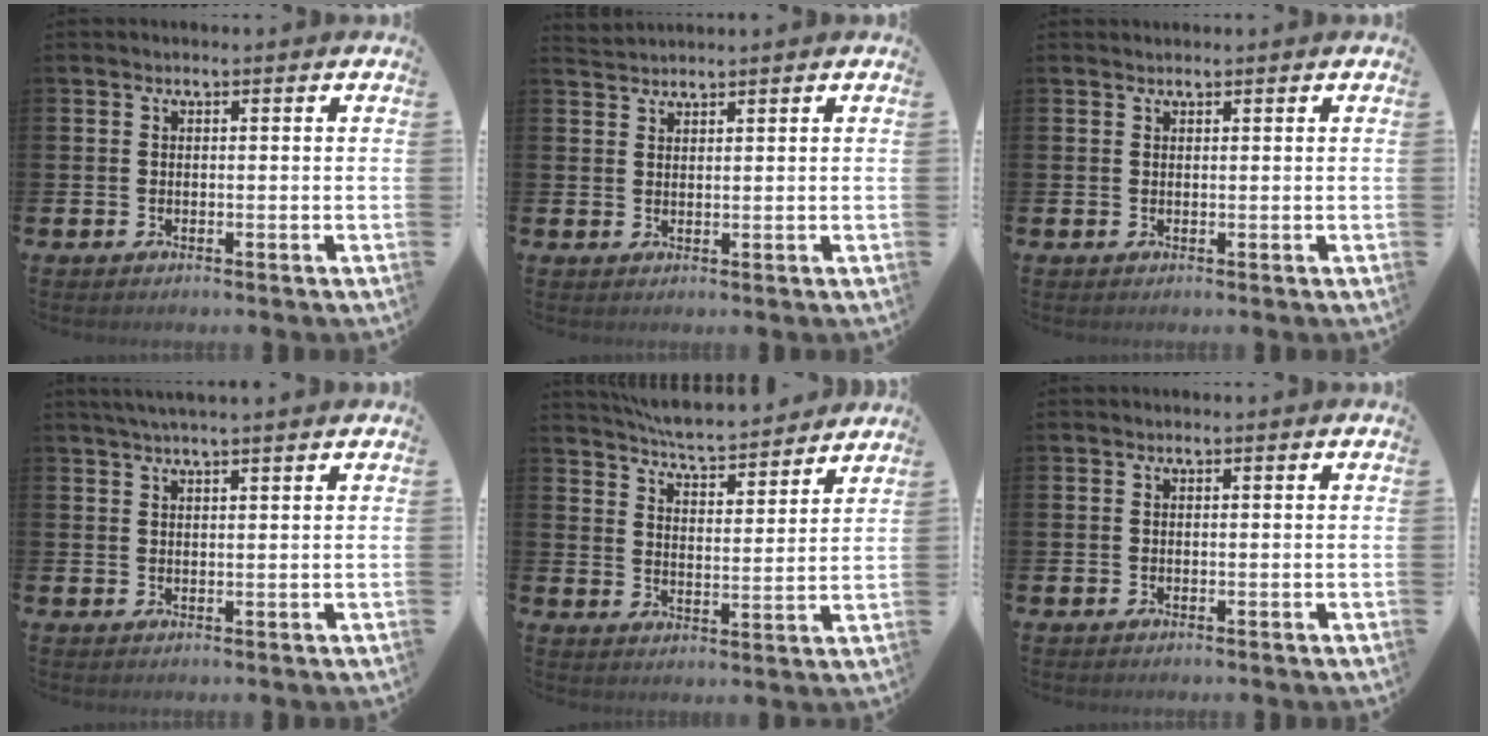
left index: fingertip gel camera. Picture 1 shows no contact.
{"total": 1.8, "force": [1.8, 0.2, -0.1], "torque": [0.003, -0.004, 0.034]}
{"total": 0.7, "force": [0.7, 0.1, -0.1], "torque": [0.010, -0.003, 0.011]}
{"total": 2.5, "force": [2.3, -0.3, 0.9], "torque": [-0.020, -0.002, 0.042]}
{"total": 6.2, "force": [6.2, 0.3, 0.9], "torque": [-0.041, -0.049, 0.107]}
{"total": 0.0}